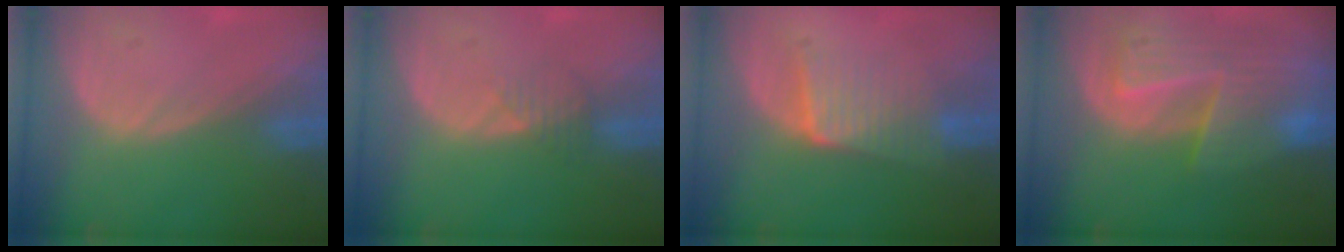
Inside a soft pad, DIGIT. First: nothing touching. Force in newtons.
{"total": 2.1, "press": 2.1, "slide": 0.2}
{"total": 6.6, "press": 5.8, "slide": 3.1}
{"total": 10.0, "press": 8.6, "slide": 5.0}